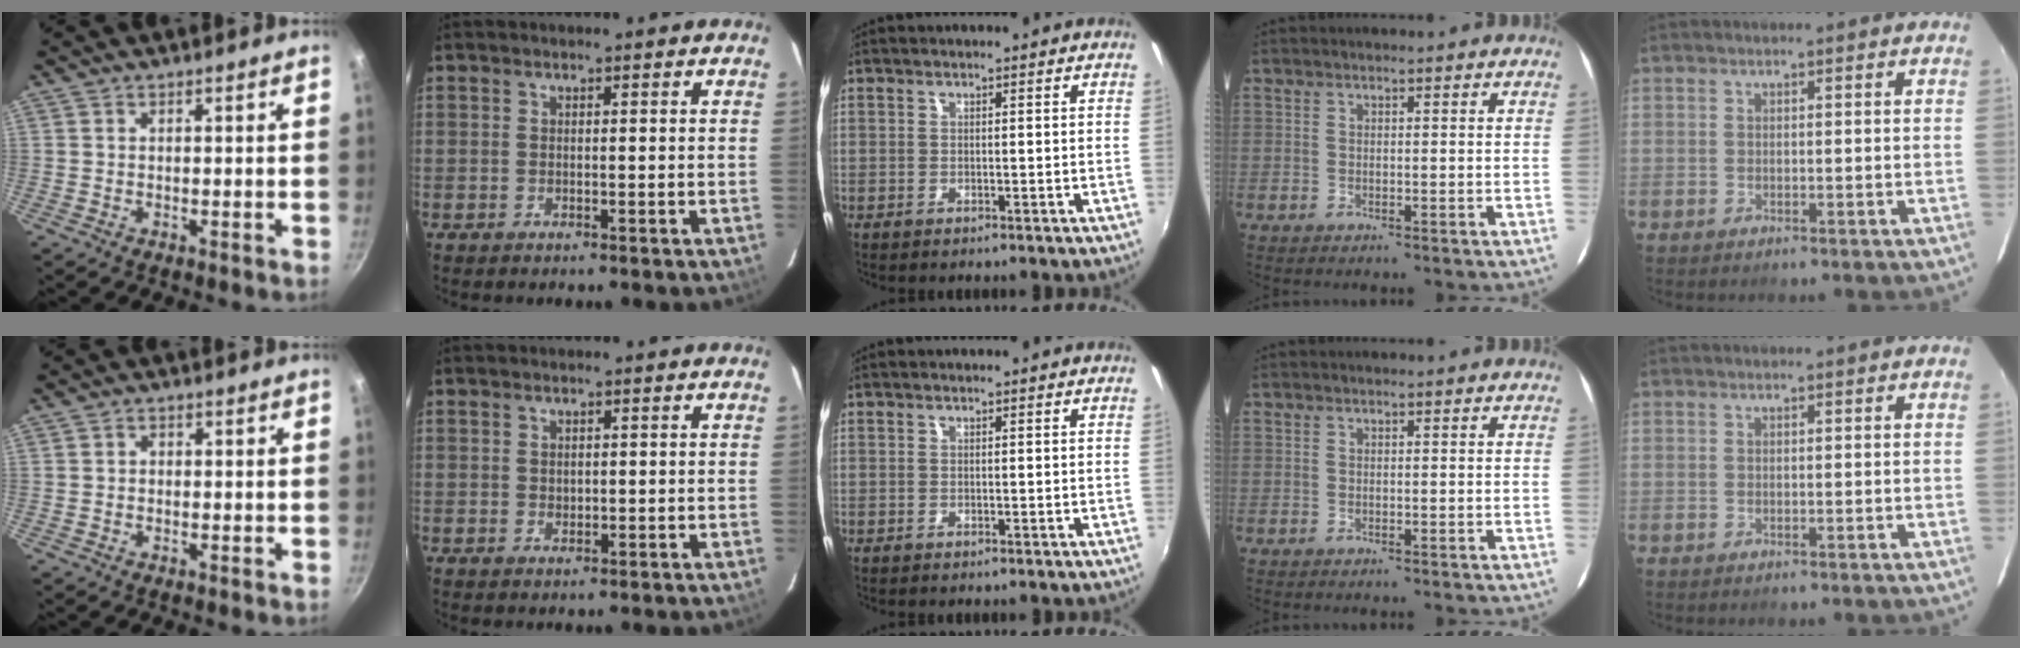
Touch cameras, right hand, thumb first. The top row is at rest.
{"thumb": {"total": 1.0, "force": [-0.2, 0.9, 0.4], "torque": [-0.005, 0.005, -0.004]}, "index": {"total": 1.3, "force": [0.3, 1.1, 0.6], "torque": [-0.009, 0.002, 0.007]}}